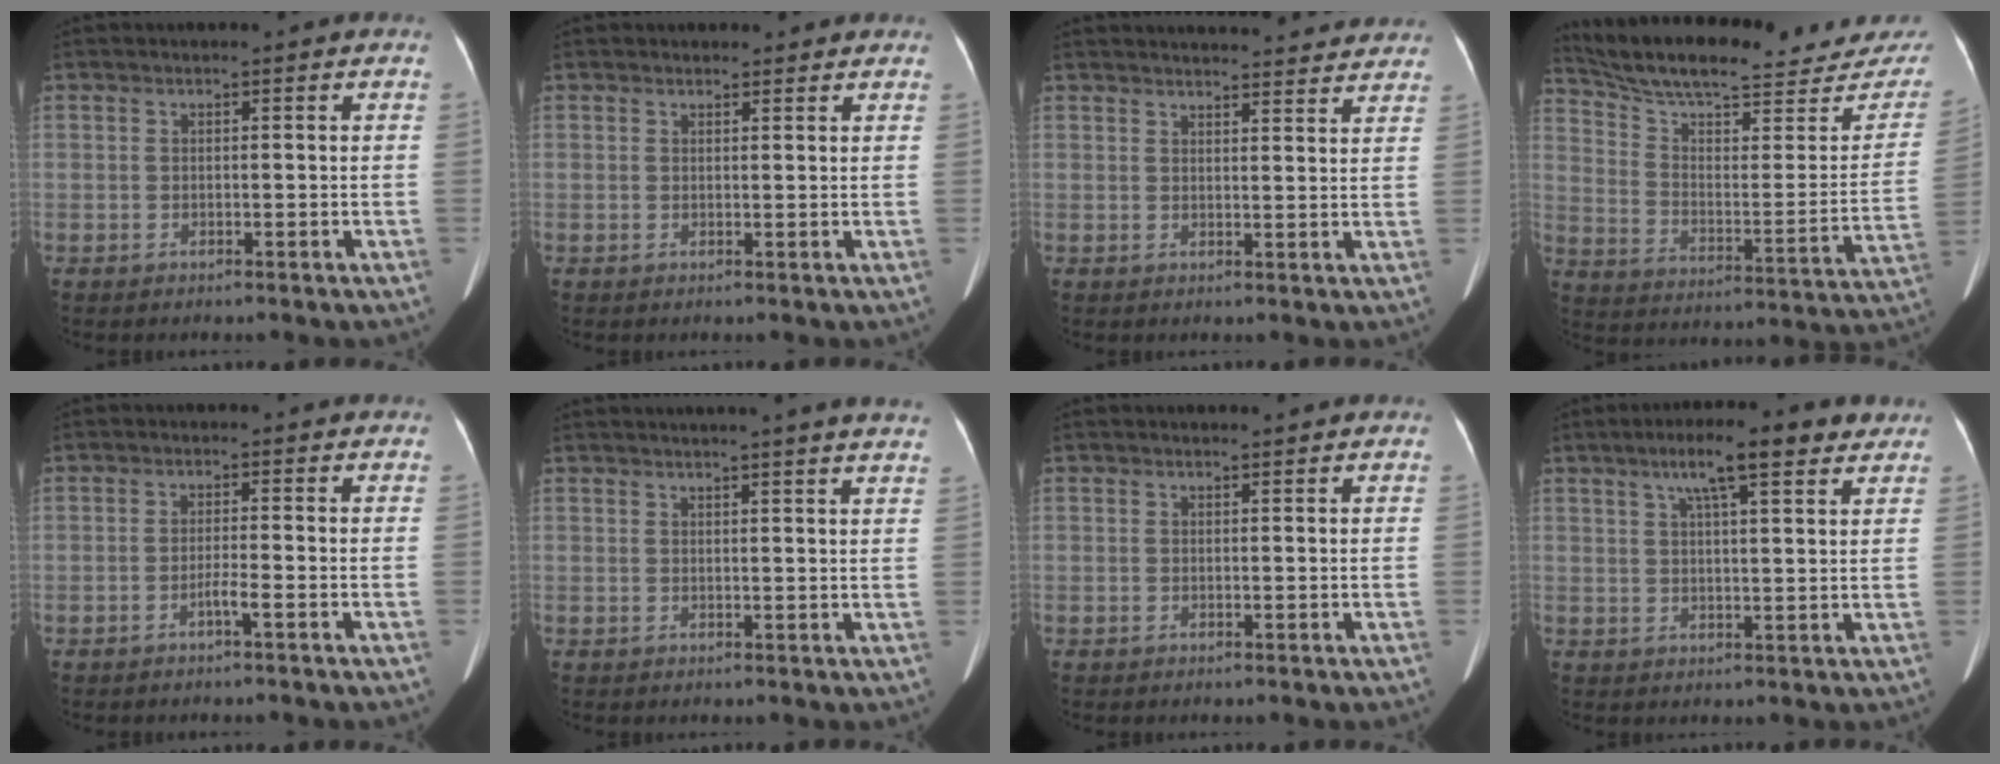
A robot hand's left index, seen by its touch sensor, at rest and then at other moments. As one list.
[{"total": 2.6, "force": [2.4, 1.0, 0.4], "torque": [0.000, -0.001, 0.025]}, {"total": 18.7, "force": [17.9, 3.2, 4.6], "torque": [-0.047, -0.006, 0.211]}, {"total": 26.9, "force": [24.7, 5.3, 9.3], "torque": [-0.152, -0.073, 0.330]}, {"total": 1.7, "force": [-1.3, -0.5, 1.0], "torque": [-0.013, -0.007, -0.021]}, {"total": 12.3, "force": [11.1, -0.9, 5.2], "torque": [-0.075, -0.018, 0.123]}, {"total": 0.7, "force": [0.7, -0.1, 0.2], "torque": [-0.003, -0.009, 0.013]}, {"total": 9.0, "force": [5.8, 1.4, 6.7], "torque": [-0.101, 0.017, 0.087]}]